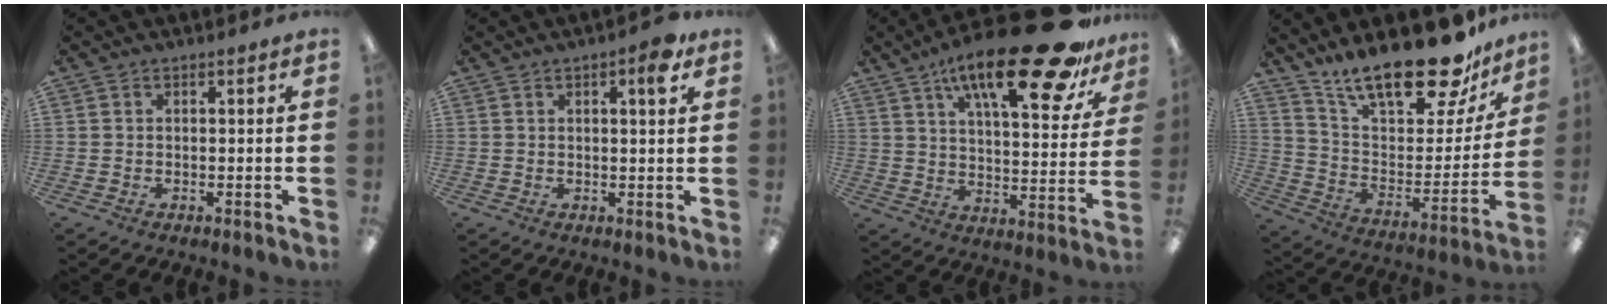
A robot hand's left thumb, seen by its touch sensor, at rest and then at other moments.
{"total": 3.8, "force": [2.1, 0.9, 3.0], "torque": [-0.041, -0.005, 0.031]}
{"total": 25.5, "force": [16.2, 7.9, 18.0], "torque": [-0.271, -0.095, 0.256]}
{"total": 24.0, "force": [19.2, 7.6, 12.3], "torque": [-0.199, -0.131, 0.329]}